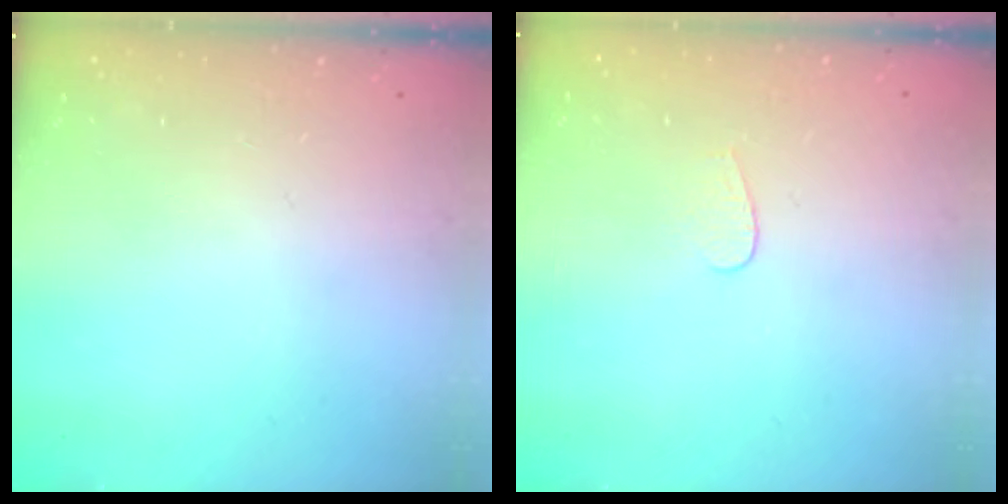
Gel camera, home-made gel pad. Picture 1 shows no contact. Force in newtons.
{"total": 3.5, "press": 3.5, "slide": 0.3}